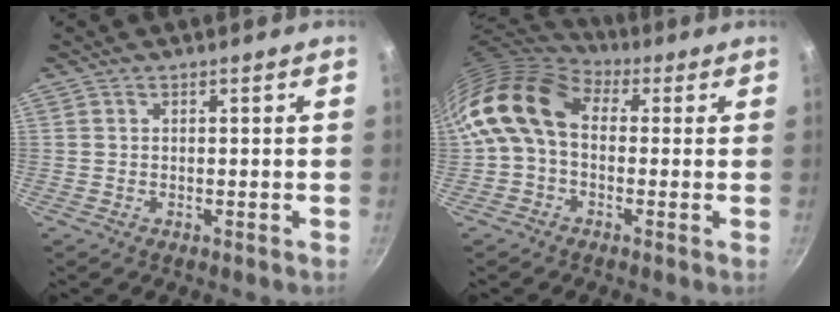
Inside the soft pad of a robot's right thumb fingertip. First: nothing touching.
{"total": 12.1, "force": [1.3, 8.7, 8.3], "torque": [-0.137, 0.017, 0.001]}